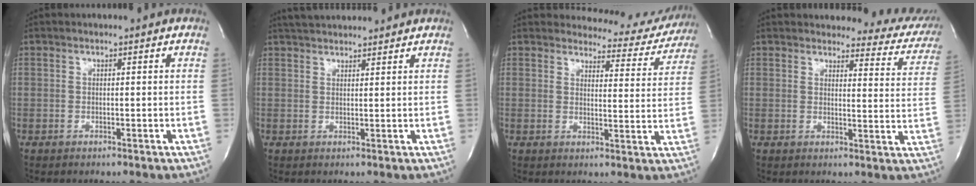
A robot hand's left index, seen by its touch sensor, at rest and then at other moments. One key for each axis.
{"total": 6.9, "fx": 6.4, "fy": 1.4, "fz": 2.1, "tx": -0.039, "ty": 0.032, "tz": 0.097}
{"total": 10.9, "fx": 10.5, "fy": 2.8, "fz": 0.3, "tx": 0.021, "ty": -0.040, "tz": 0.099}
{"total": 12.5, "fx": 12.0, "fy": 3.1, "fz": 1.8, "tx": 0.018, "ty": -0.068, "tz": 0.099}